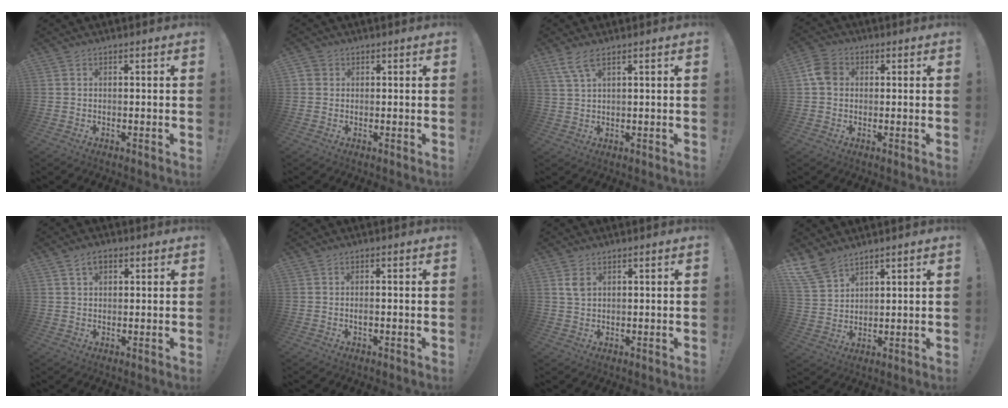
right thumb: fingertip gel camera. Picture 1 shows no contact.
{"total": 1.9, "force": [0.5, 1.8, 0.4], "torque": [-0.010, 0.003, 0.010]}
{"total": 5.0, "force": [3.2, 1.0, 3.7], "torque": [-0.083, -0.004, 0.060]}
{"total": 6.5, "force": [0.9, 5.3, 3.6], "torque": [-0.067, 0.014, 0.020]}
{"total": 3.9, "force": [1.8, 2.5, 2.4], "torque": [-0.035, 0.000, 0.031]}
{"total": 1.0, "force": [-0.5, 0.2, 0.9], "torque": [-0.015, 0.000, -0.009]}
{"total": 3.3, "force": [1.5, 1.9, 2.2], "torque": [-0.037, -0.002, 0.027]}
{"total": 8.7, "force": [7.0, 4.1, 3.0], "torque": [-0.071, -0.036, 0.141]}